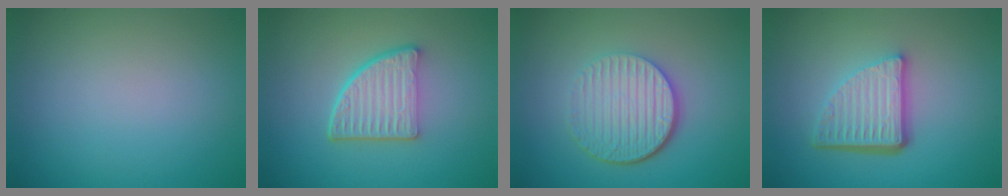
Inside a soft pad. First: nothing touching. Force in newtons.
{"total": 5.2, "press": 3.6, "slide": 3.7}
{"total": 5.7, "press": 4.0, "slide": 4.0}
{"total": 5.6, "press": 3.8, "slide": 4.2}